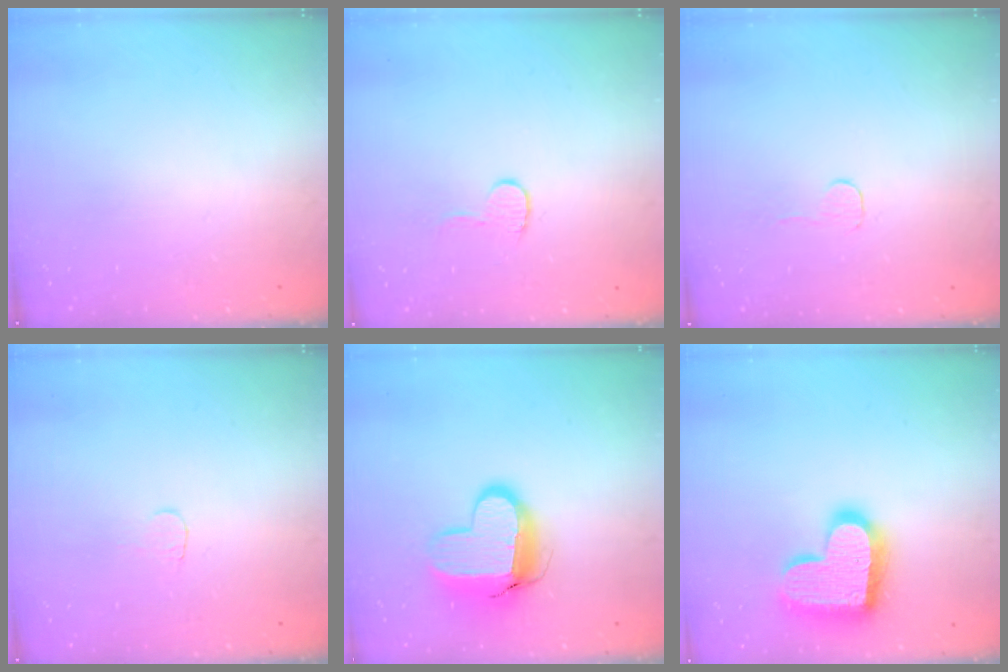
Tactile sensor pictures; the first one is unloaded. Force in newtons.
{"total": 6.2, "press": 6.1, "slide": 0.6}
{"total": 3.0, "press": 3.0, "slide": 0.3}
{"total": 3.6, "press": 3.6, "slide": 0.3}
{"total": 12.4, "press": 12.4, "slide": 1.0}
{"total": 19.0, "press": 19.0, "slide": 1.1}